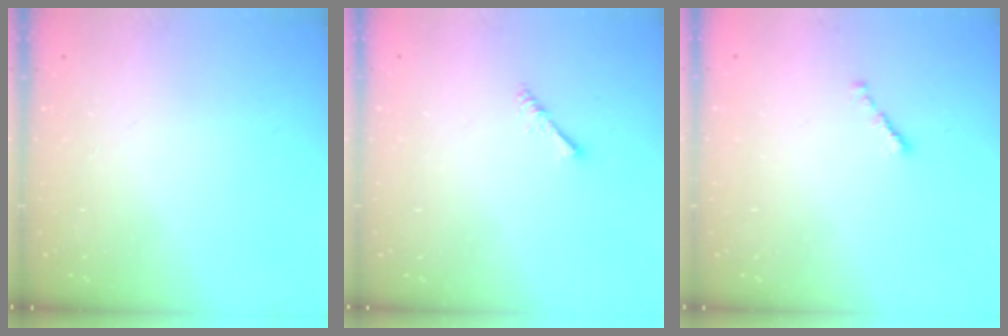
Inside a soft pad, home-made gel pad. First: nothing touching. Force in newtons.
{"total": 2.0, "press": 1.9, "slide": 0.4}
{"total": 1.3, "press": 1.1, "slide": 0.6}